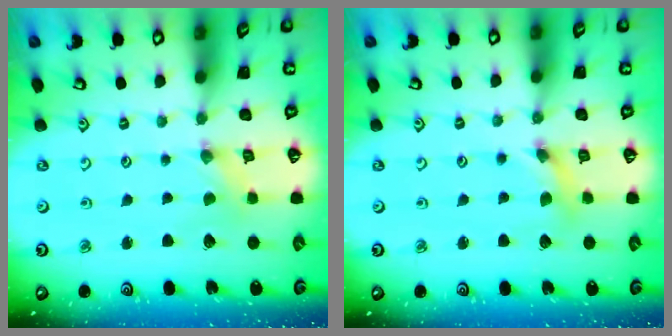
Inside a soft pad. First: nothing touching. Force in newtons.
{"total": 3.5, "press": 3.5, "slide": 0.5}